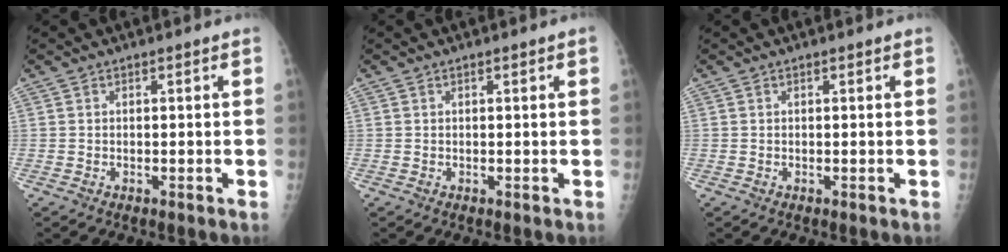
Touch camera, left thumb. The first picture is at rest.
{"total": 0.9, "force": [0.4, 0.1, 0.8], "torque": [-0.016, 0.001, 0.005]}
{"total": 0.0}